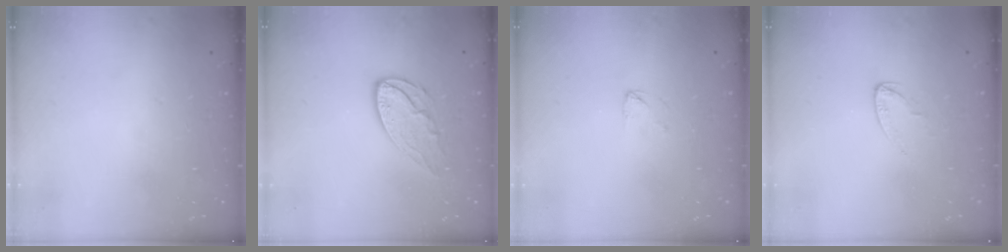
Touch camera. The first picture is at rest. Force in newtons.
{"total": 8.9, "press": 8.9, "slide": 0.5}
{"total": 1.9, "press": 1.9, "slide": 0.1}
{"total": 2.1, "press": 2.1, "slide": 0.2}